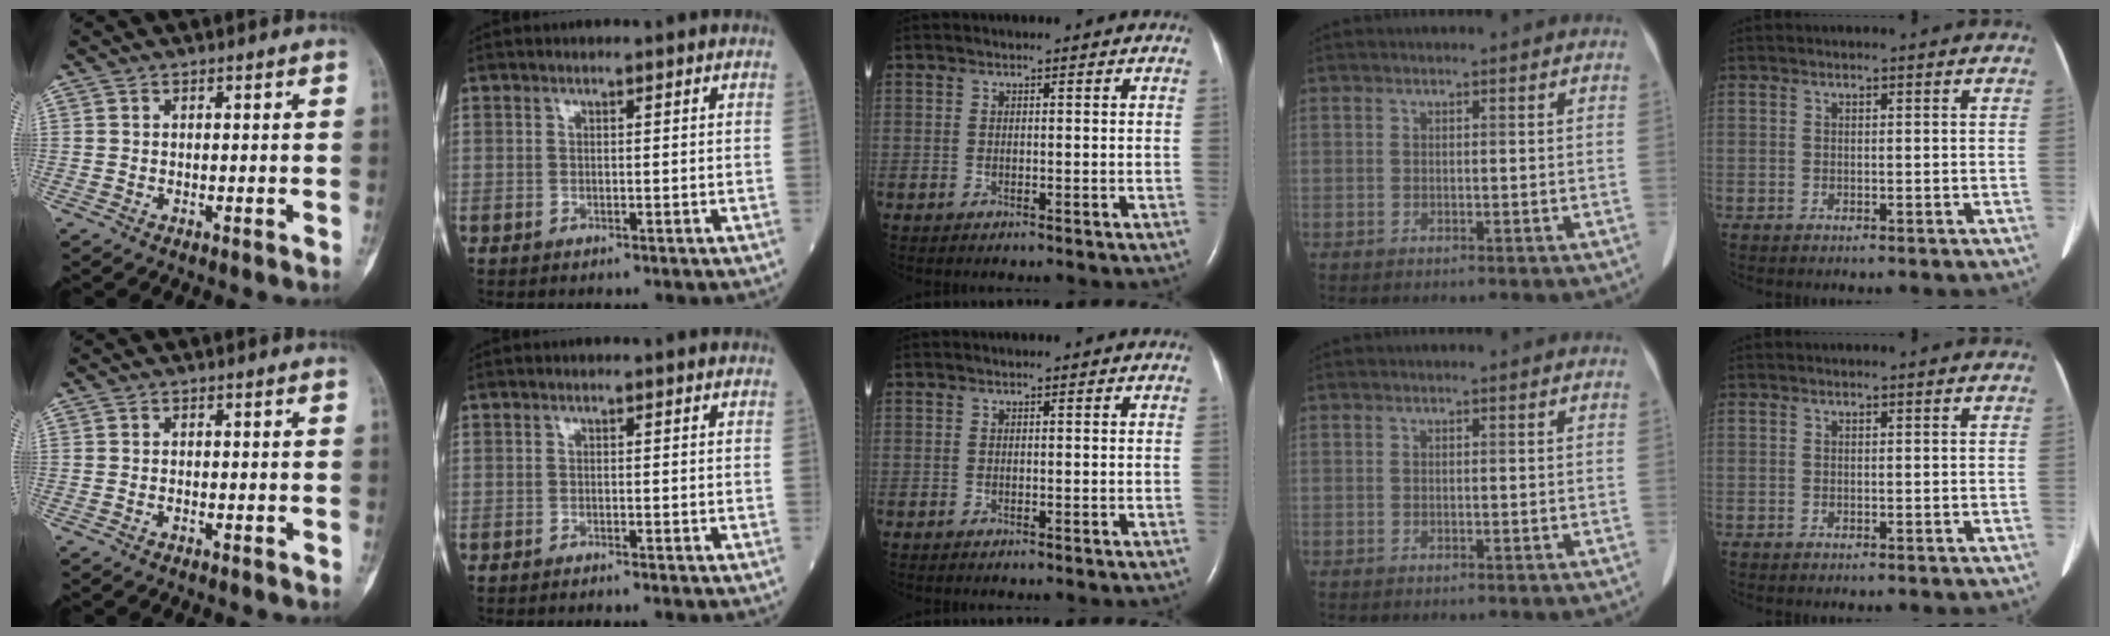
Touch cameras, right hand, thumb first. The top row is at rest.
{"index": {"total": 1.5, "force": [-1.4, -0.2, 0.6], "torque": [-0.007, 0.002, -0.018]}}